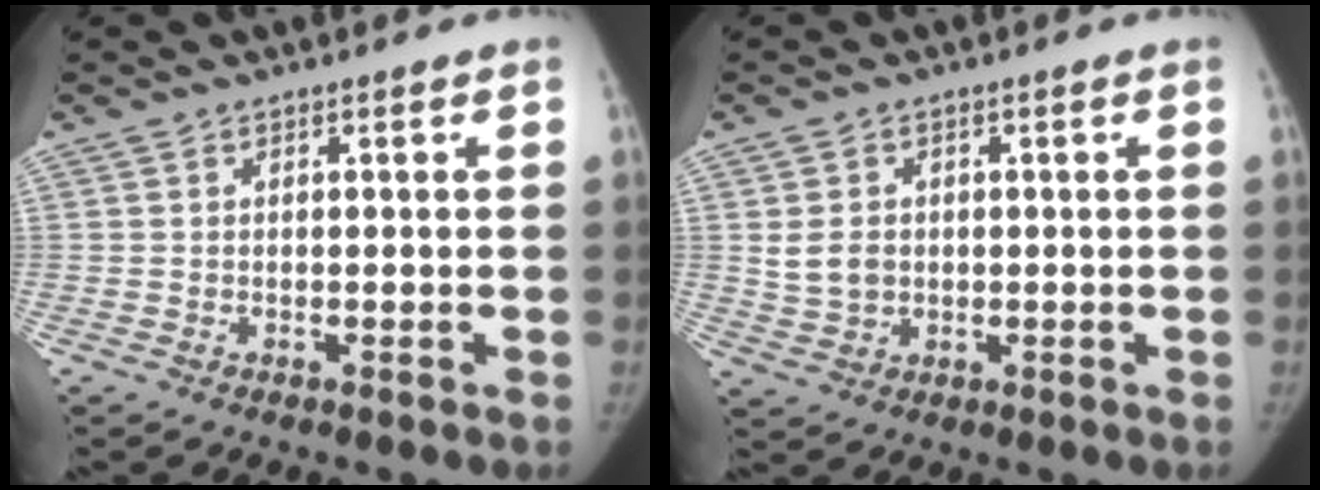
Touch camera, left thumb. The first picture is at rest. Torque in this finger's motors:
{"motor_torque": [0.02, 0.02, 0.27, -0.13, 0.00]}